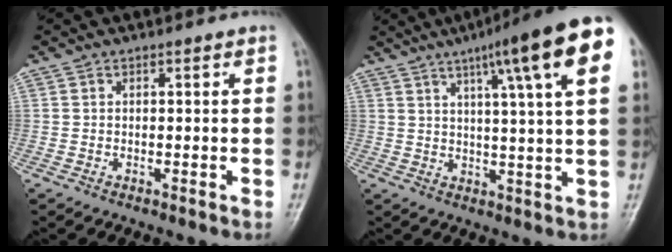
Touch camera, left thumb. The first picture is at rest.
{"total": 17.4, "force": [8.2, 2.0, 15.2], "torque": [-0.207, -0.005, 0.103]}